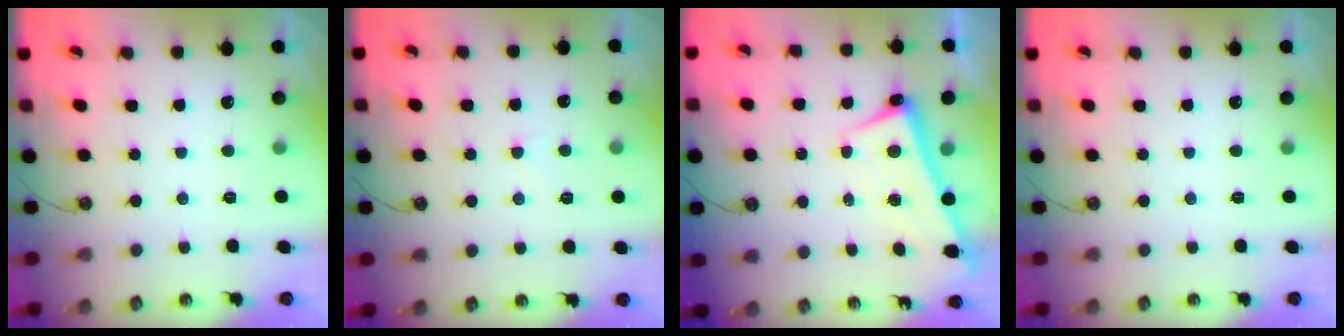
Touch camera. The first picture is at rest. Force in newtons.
{"total": 0.9, "press": 0.5, "slide": 0.7}
{"total": 2.6, "press": 2.5, "slide": 0.6}
{"total": 0.0}